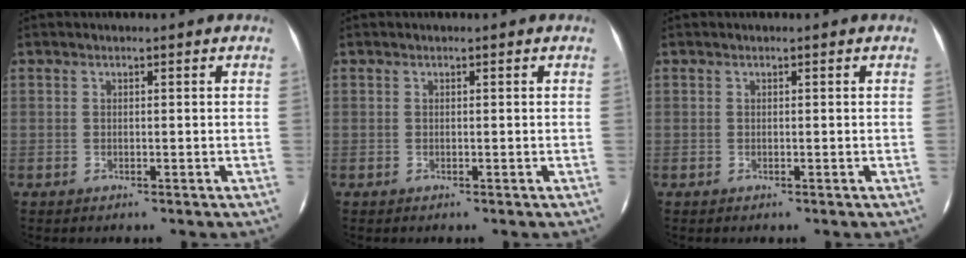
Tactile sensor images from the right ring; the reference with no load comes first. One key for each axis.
{"total": 0.0}
{"total": 0.0}